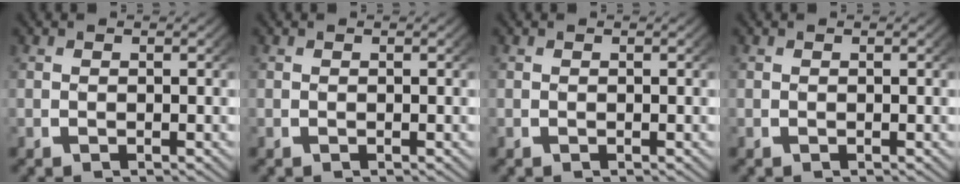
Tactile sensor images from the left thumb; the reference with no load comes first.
{"total": 0.0}
{"total": 0.0}
{"total": 0.0}